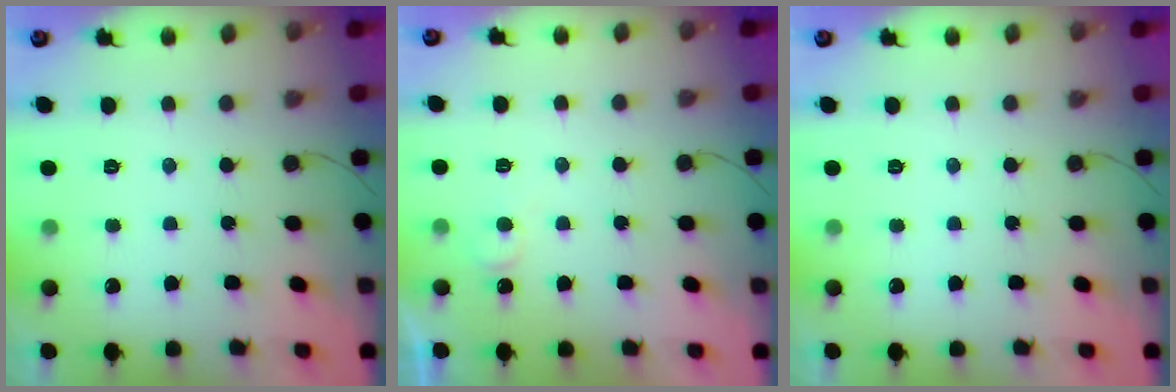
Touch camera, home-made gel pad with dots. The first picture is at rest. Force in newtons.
{"total": 4.4, "press": 4.3, "slide": 0.4}
{"total": 0.0}